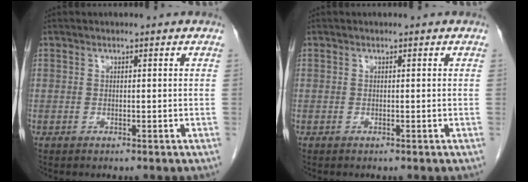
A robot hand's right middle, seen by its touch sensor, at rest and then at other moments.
{"total": 0.0}